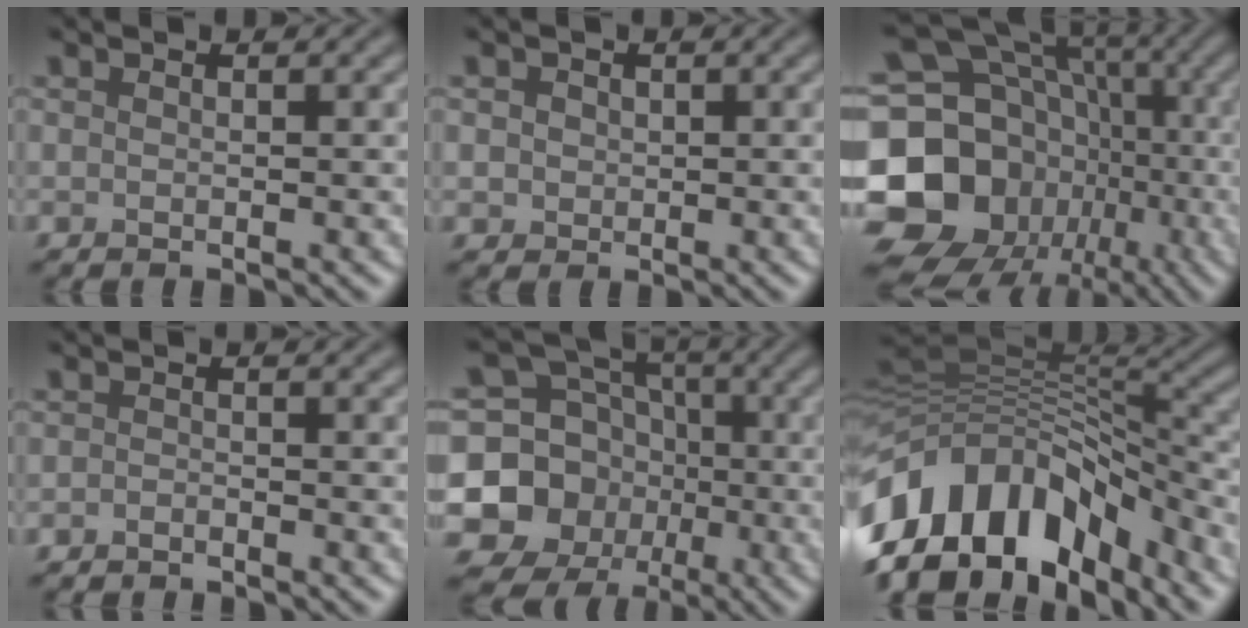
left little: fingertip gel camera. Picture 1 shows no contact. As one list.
[{"total": 1.6, "force": [0.4, 1.4, 0.6], "torque": [-0.005, 0.008, 0.003]}, {"total": 19.7, "force": [-5.1, 16.5, 9.3], "torque": [-0.180, -0.005, -0.107]}, {"total": 0.8, "force": [-0.8, 0.2, 0.1], "torque": [-0.002, 0.000, -0.017]}, {"total": 11.3, "force": [-2.0, 10.5, 3.9], "torque": [-0.084, -0.022, -0.049]}, {"total": 14.0, "force": [-7.5, 8.5, 8.2], "torque": [-0.181, 0.012, -0.122]}]